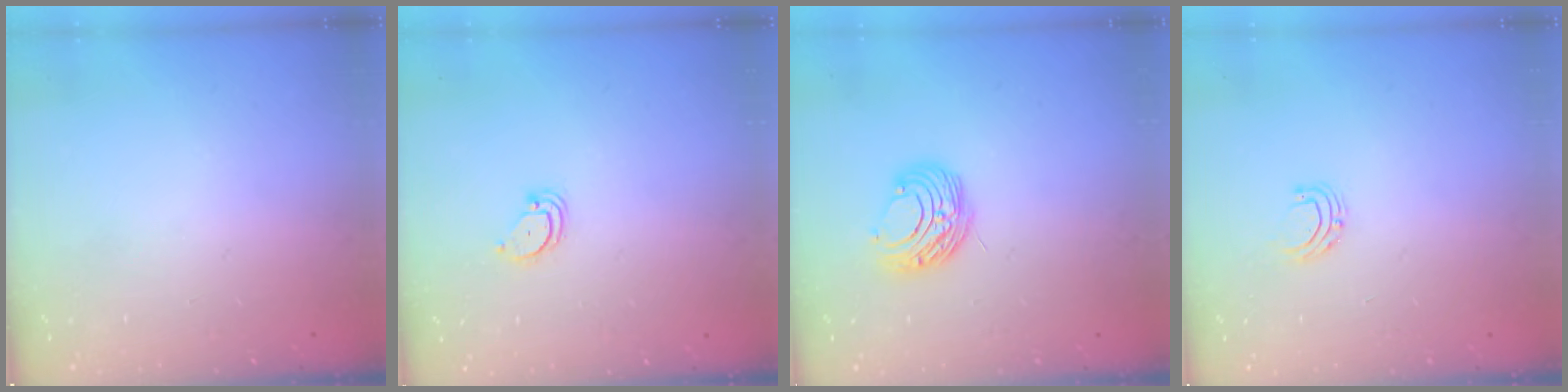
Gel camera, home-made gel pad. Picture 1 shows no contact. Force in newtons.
{"total": 3.0, "press": 3.0, "slide": 0.2}
{"total": 8.7, "press": 8.7, "slide": 0.6}
{"total": 4.5, "press": 4.5, "slide": 0.4}